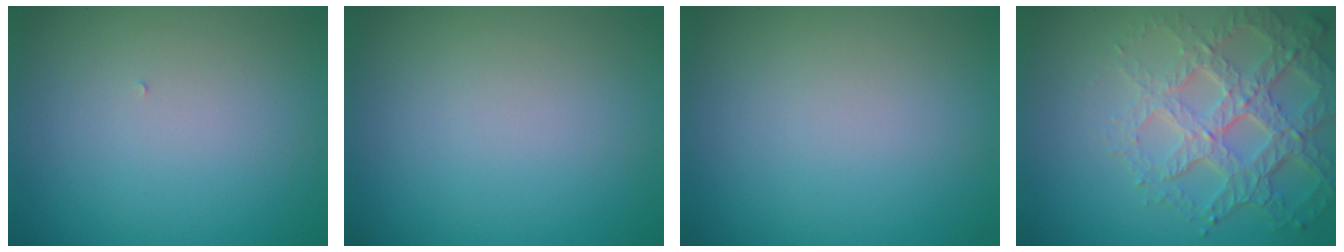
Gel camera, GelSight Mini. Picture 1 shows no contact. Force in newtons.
{"total": 0.0}
{"total": 0.0}
{"total": 6.8, "press": 5.0, "slide": 4.6}